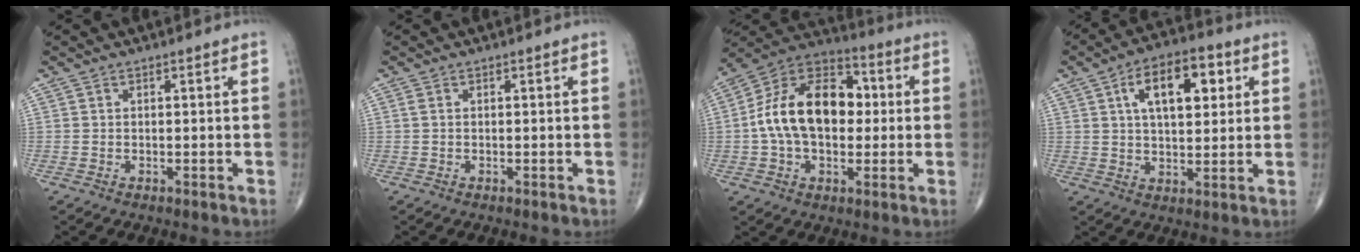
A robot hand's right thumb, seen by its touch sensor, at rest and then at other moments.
{"total": 0.5, "force": [0.1, 0.3, 0.4], "torque": [-0.013, 0.000, 0.001]}
{"total": 19.1, "force": [0.7, 12.2, 14.7], "torque": [-0.230, 0.033, 0.004]}
{"total": 12.9, "force": [4.2, 6.5, 10.3], "torque": [-0.141, 0.002, 0.065]}